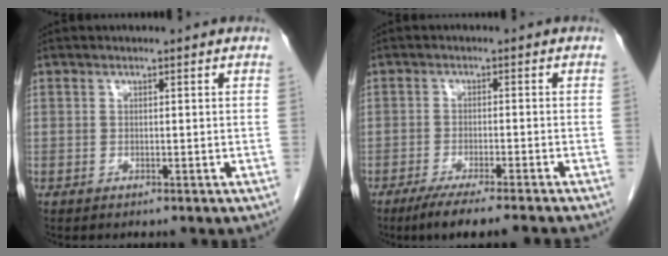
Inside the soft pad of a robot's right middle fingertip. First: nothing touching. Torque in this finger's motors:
{"motor_torque": [0.90, -0.79, 0.02, 0.08]}